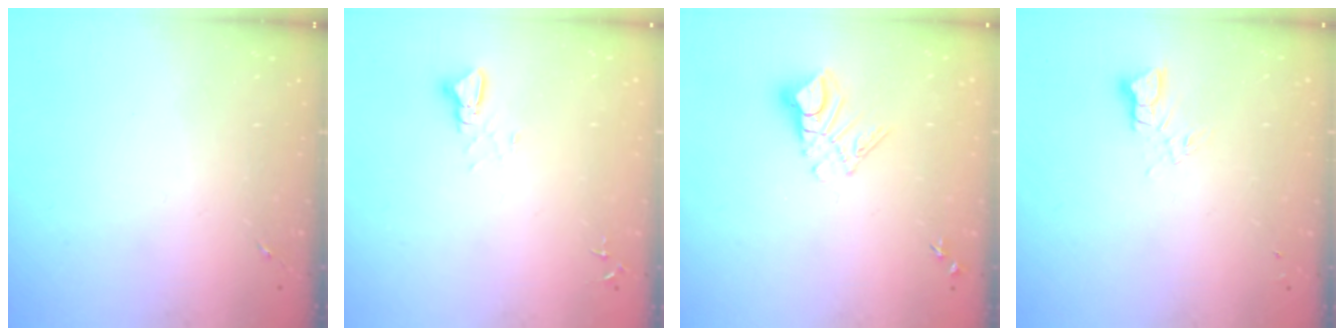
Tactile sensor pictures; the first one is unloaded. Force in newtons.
{"total": 2.4, "press": 2.4, "slide": 0.1}
{"total": 8.9, "press": 8.9, "slide": 0.8}
{"total": 3.8, "press": 3.8, "slide": 0.3}